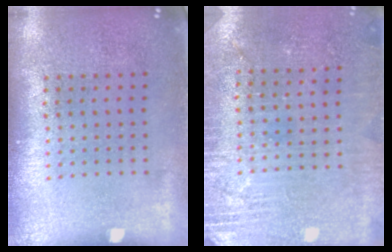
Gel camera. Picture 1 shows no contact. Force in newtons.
{"total": 2.8, "press": 2.7, "slide": 0.6}